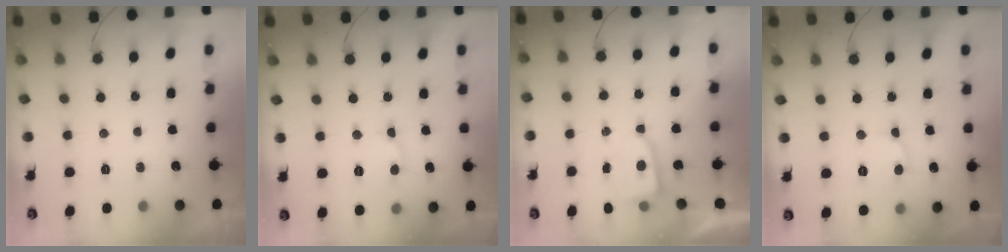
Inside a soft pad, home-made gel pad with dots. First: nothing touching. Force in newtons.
{"total": 2.7, "press": 2.7, "slide": 0.2}
{"total": 2.2, "press": 2.2, "slide": 0.3}
{"total": 3.3, "press": 3.3, "slide": 0.2}